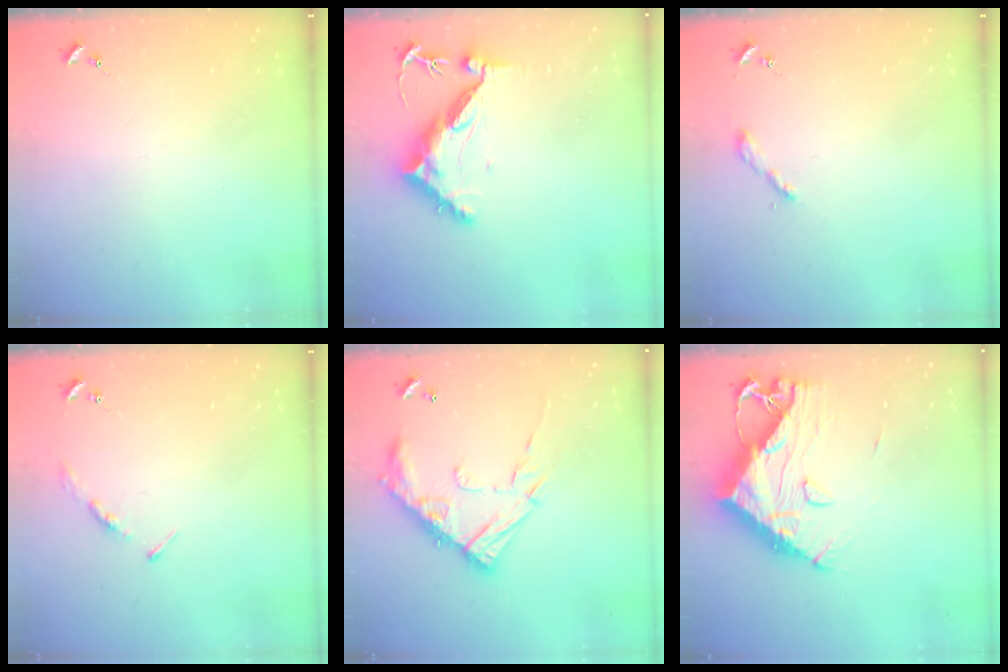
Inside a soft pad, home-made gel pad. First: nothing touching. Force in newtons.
{"total": 10.4, "press": 10.3, "slide": 0.9}
{"total": 2.2, "press": 2.2, "slide": 0.2}
{"total": 3.5, "press": 3.5, "slide": 0.4}
{"total": 17.4, "press": 17.3, "slide": 1.3}
{"total": 15.8, "press": 15.7, "slide": 1.7}